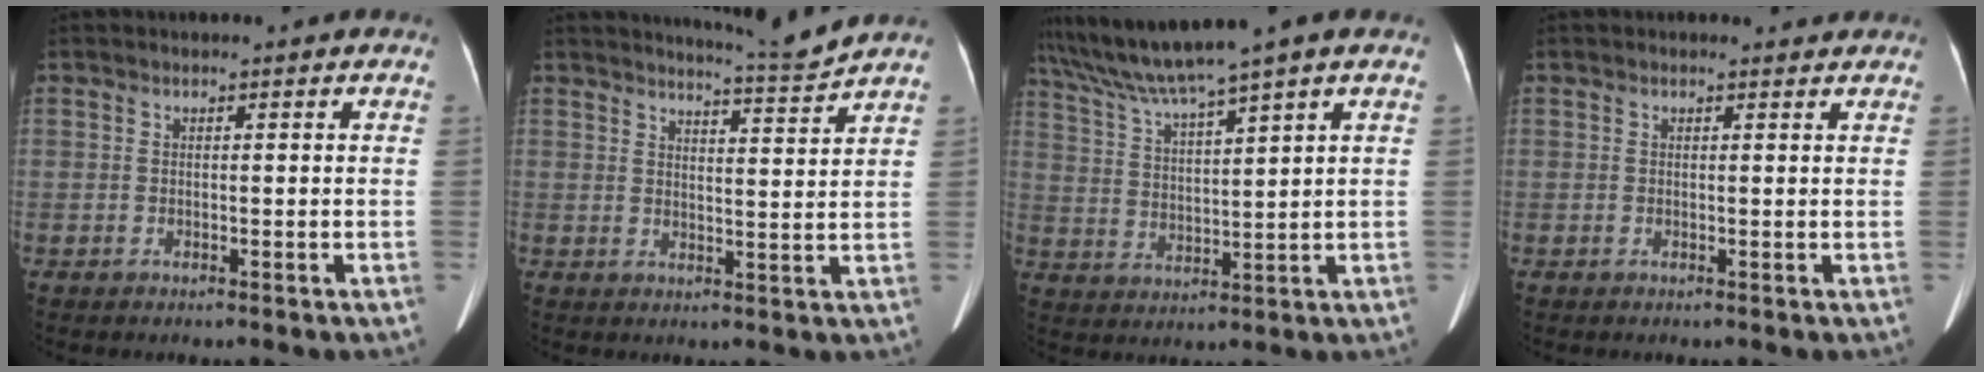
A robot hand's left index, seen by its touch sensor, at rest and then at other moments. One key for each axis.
{"total": 5.2, "fx": 4.8, "fy": -1.9, "fz": -0.1, "tx": -0.012, "ty": -0.028, "tz": 0.076}
{"total": 9.1, "fx": 7.6, "fy": -1.8, "fz": 4.6, "tx": -0.094, "ty": 0.016, "tz": 0.147}
{"total": 0.9, "fx": 0.9, "fy": 0.3, "fz": -0.1, "tx": -0.007, "ty": -0.003, "tz": 0.008}